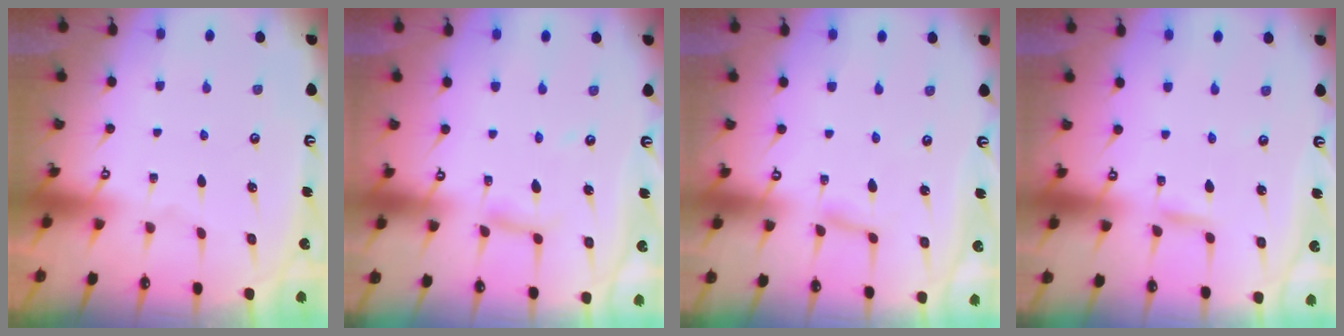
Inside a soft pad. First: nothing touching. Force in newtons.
{"total": 6.5, "press": 6.5, "slide": 0.6}
{"total": 2.5, "press": 2.5, "slide": 0.4}
{"total": 2.4, "press": 2.4, "slide": 0.2}